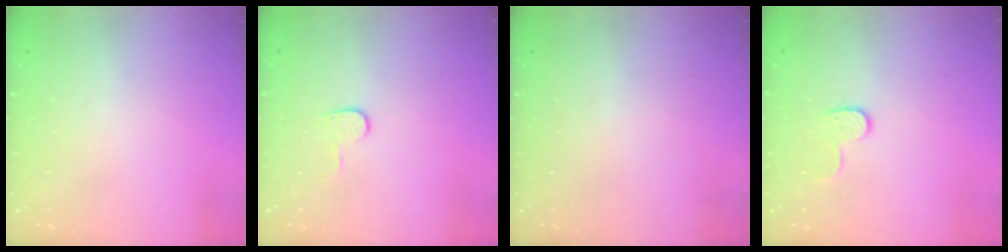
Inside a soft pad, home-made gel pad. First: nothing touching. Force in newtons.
{"total": 3.9, "press": 3.9, "slide": 0.4}
{"total": 0.0}
{"total": 6.1, "press": 6.1, "slide": 0.2}